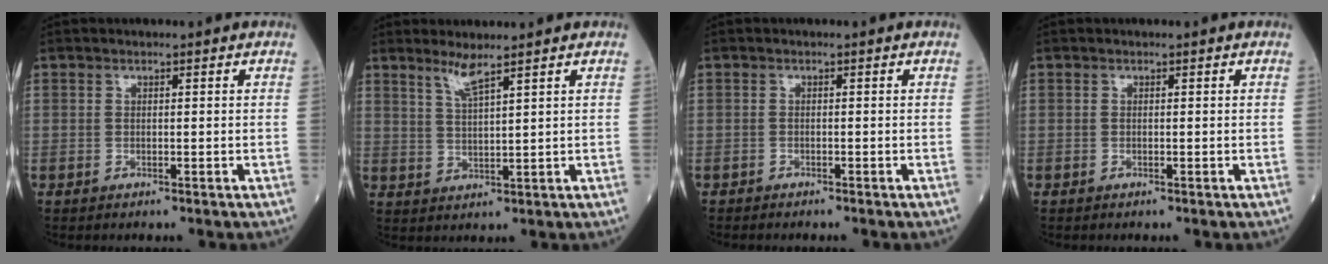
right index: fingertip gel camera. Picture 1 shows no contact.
{"total": 3.6, "force": [2.8, -0.5, 2.2], "torque": [-0.046, -0.011, 0.057]}
{"total": 1.1, "force": [-1.0, 0.1, 0.3], "torque": [-0.008, -0.001, -0.017]}
{"total": 0.0}